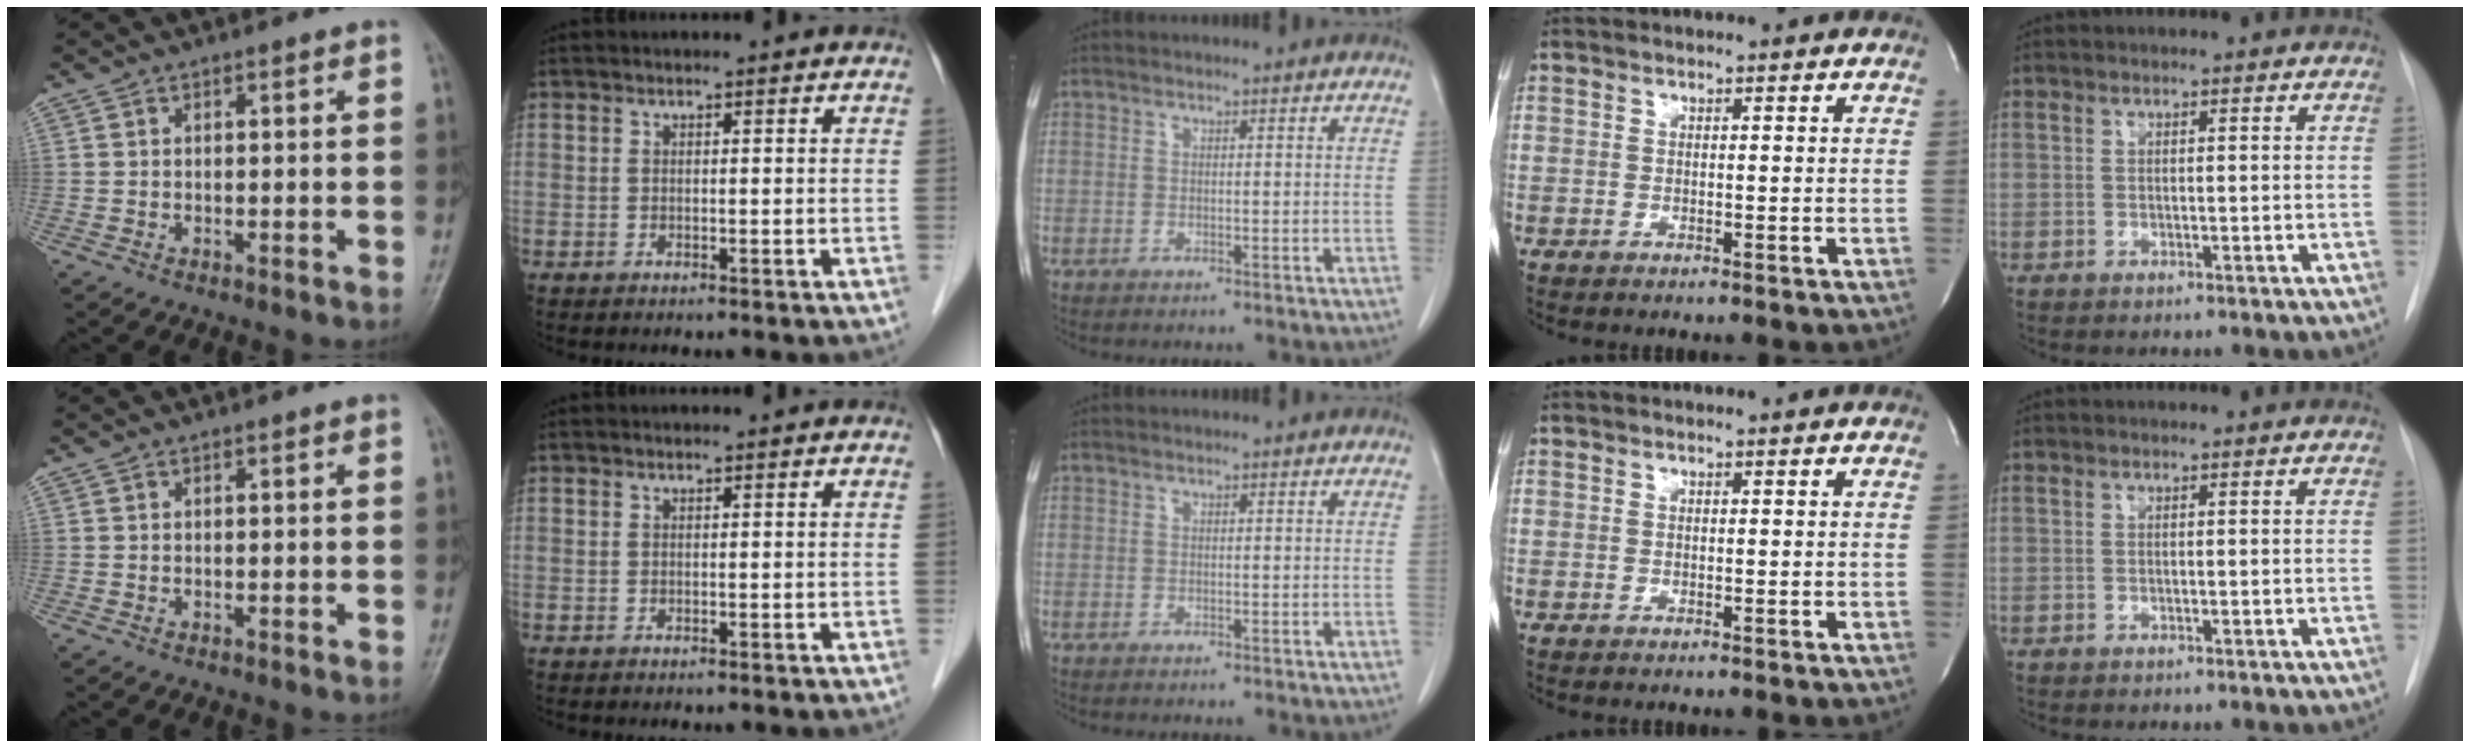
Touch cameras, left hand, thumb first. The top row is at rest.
{}